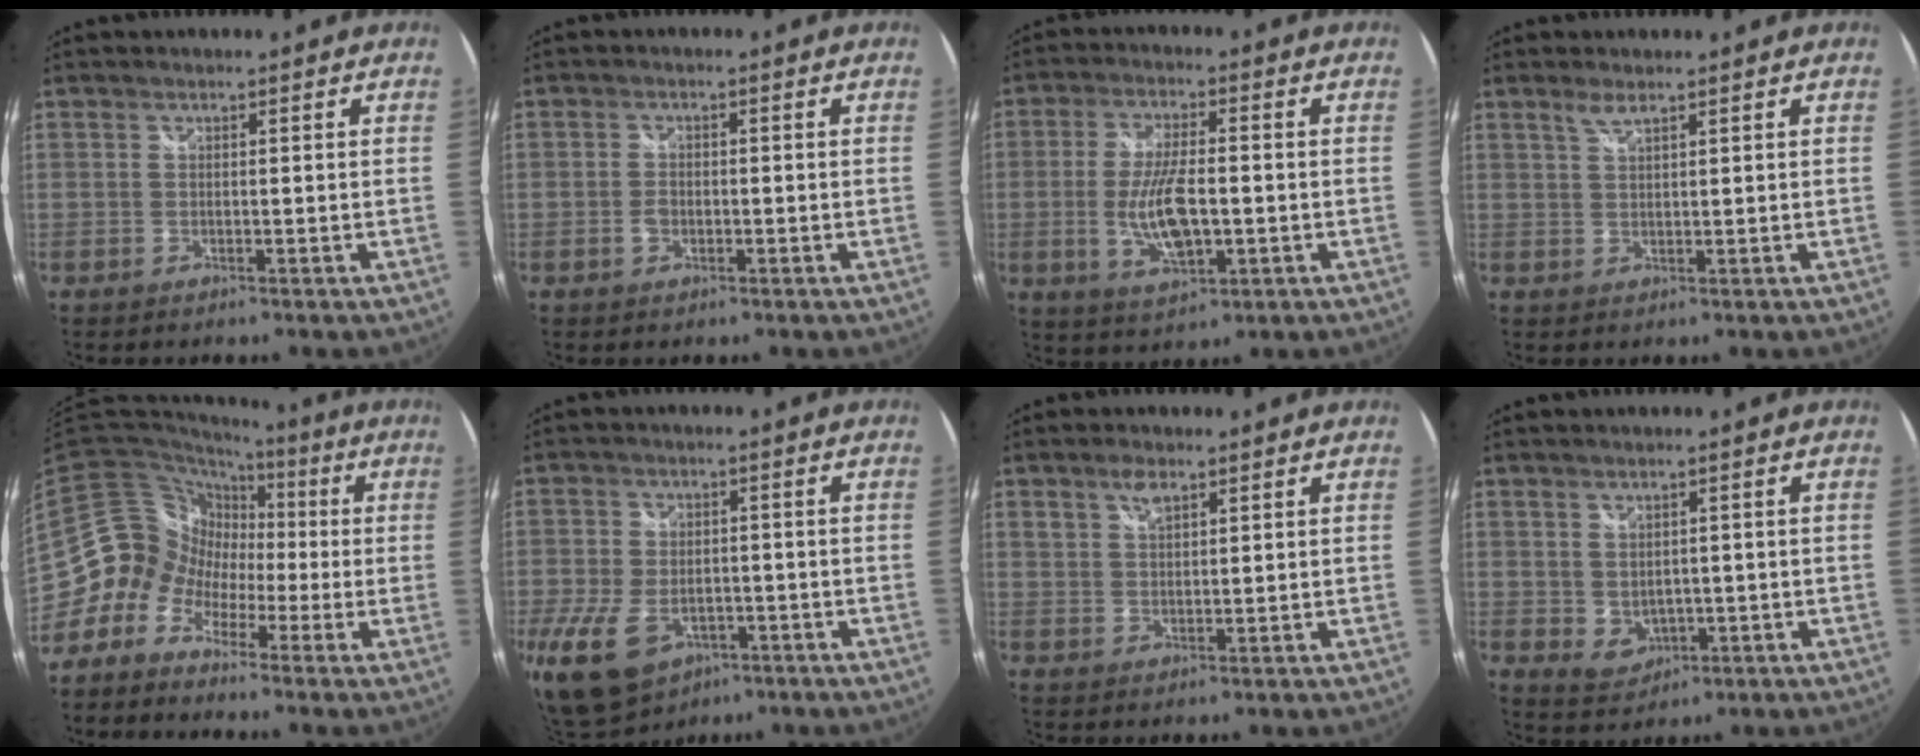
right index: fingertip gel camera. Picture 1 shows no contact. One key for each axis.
{"total": 2.4, "fx": -0.8, "fy": 1.6, "fz": 1.6, "tx": -0.030, "ty": 0.001, "tz": -0.015}
{"total": 10.6, "fx": -1.7, "fy": 4.2, "fz": 9.6, "tx": -0.189, "ty": -0.008, "tz": -0.027}
{"total": 2.0, "fx": 1.5, "fy": 0.4, "fz": 1.3, "tx": -0.024, "ty": 0.002, "tz": 0.028}
{"total": 11.1, "fx": -3.8, "fy": 10.1, "fz": 2.7, "tx": -0.060, "ty": 0.041, "tz": -0.097}
{"total": 14.4, "fx": -6.7, "fy": 9.3, "fz": 8.8, "tx": -0.220, "ty": -0.032, "tz": -0.107}
{"total": 3.3, "fx": 2.1, "fy": 1.6, "fz": 2.0, "tx": -0.034, "ty": 0.004, "tz": 0.037}
{"total": 4.4, "fx": 0.0, "fy": 3.7, "fz": 2.4, "tx": -0.045, "ty": -0.003, "tz": 0.012}